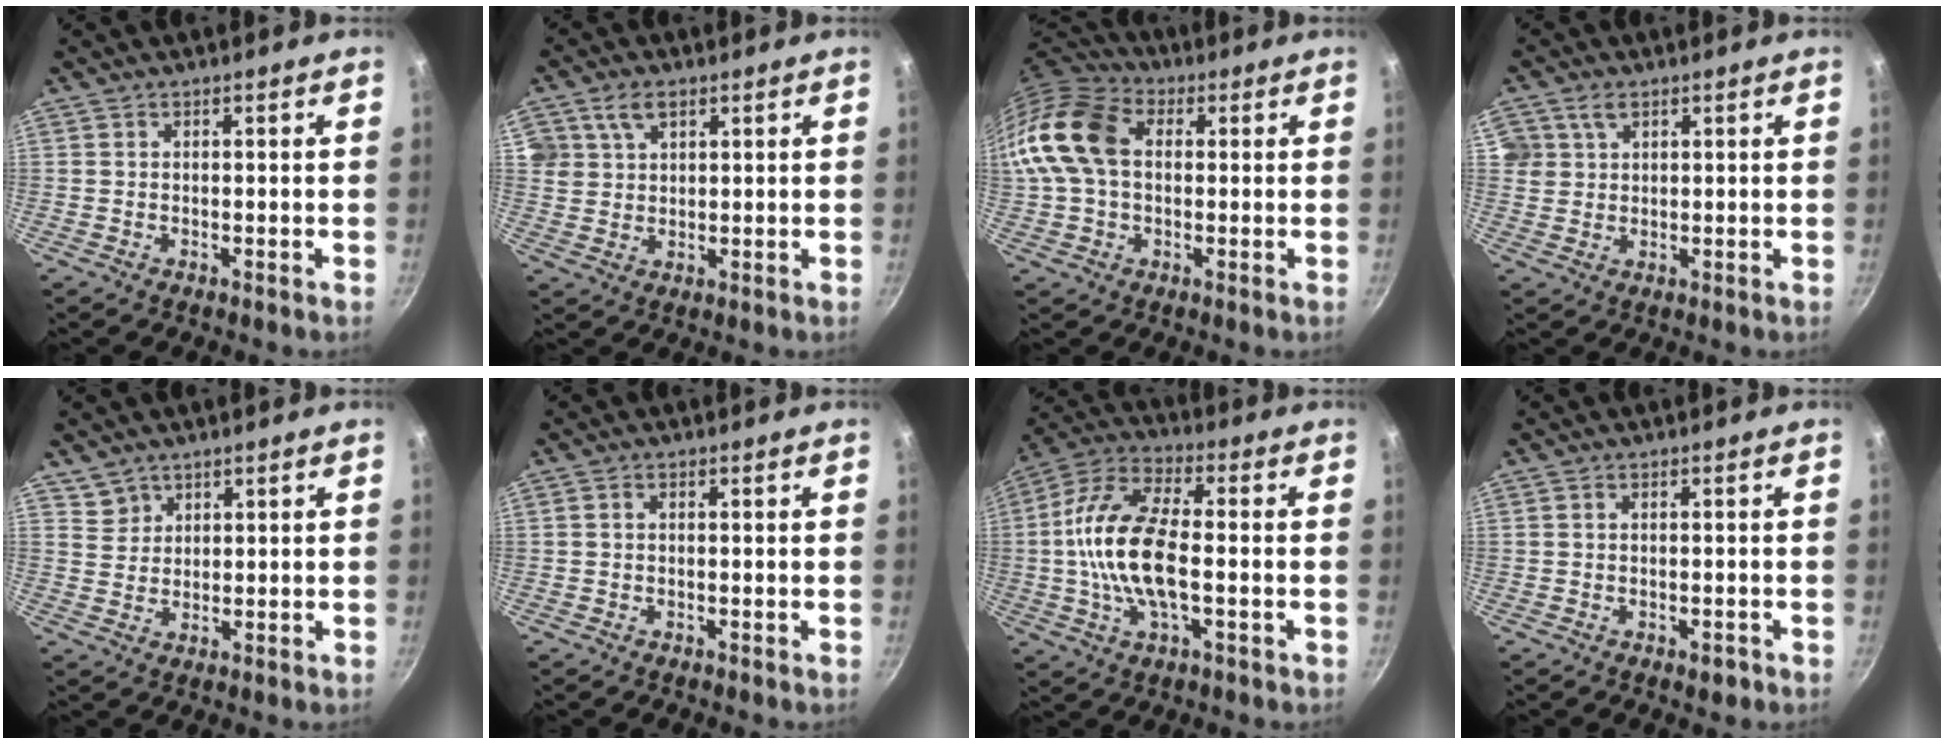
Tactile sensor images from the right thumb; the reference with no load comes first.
{"total": 5.3, "force": [2.7, 3.6, 2.8], "torque": [-0.035, -0.004, 0.053]}
{"total": 15.2, "force": [1.5, 10.8, 10.6], "torque": [-0.192, 0.029, 0.009]}
{"total": 3.9, "force": [1.9, 2.9, 1.7], "torque": [-0.016, 0.001, 0.038]}
{"total": 3.3, "force": [2.2, 2.4, 0.0], "torque": [0.020, 0.001, 0.044]}
{"total": 0.8, "force": [-0.1, 0.5, 0.6], "torque": [-0.012, 0.006, -0.002]}
{"total": 16.3, "force": [-1.2, 7.3, 14.5], "torque": [-0.278, 0.032, -0.041]}
{"total": 2.4, "force": [-1.2, 1.2, 1.6], "torque": [-0.023, 0.010, -0.014]}